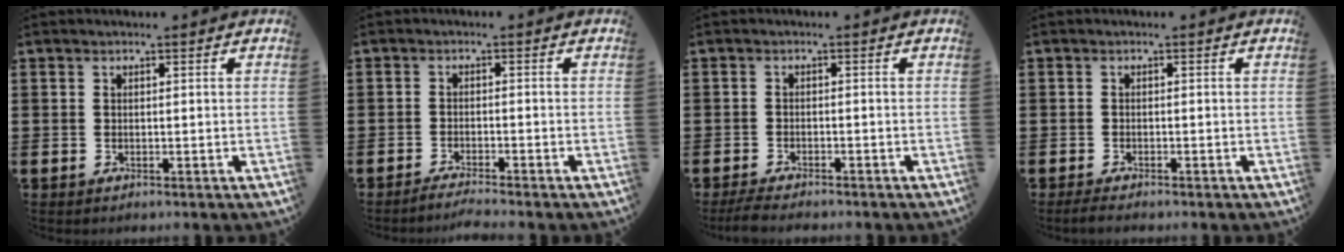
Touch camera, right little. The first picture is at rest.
{"total": 1.7, "force": [-1.6, -0.2, 0.5], "torque": [-0.007, 0.001, -0.030]}
{"total": 1.8, "force": [-1.6, 0.1, 0.7], "torque": [-0.014, 0.005, -0.032]}
{"total": 1.0, "force": [-0.8, 0.2, 0.7], "torque": [-0.012, -0.001, -0.016]}